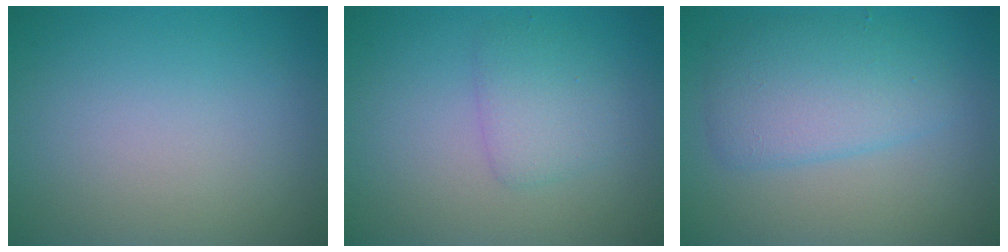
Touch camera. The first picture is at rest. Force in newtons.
{"total": 2.3, "press": 2.3, "slide": 0.1}
{"total": 4.3, "press": 4.2, "slide": 0.2}